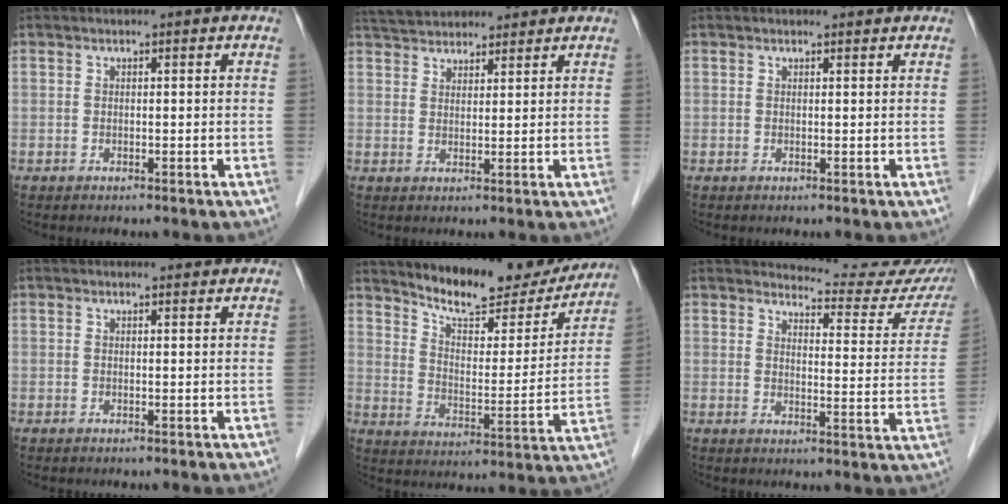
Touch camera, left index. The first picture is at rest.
{"total": 8.9, "force": [8.2, 2.7, 2.5], "torque": [-0.040, 0.038, 0.133]}
{"total": 1.0, "force": [1.0, 0.1, 0.0], "torque": [-0.011, 0.002, 0.015]}
{"total": 1.7, "force": [1.7, 0.3, 0.2], "torque": [-0.011, 0.007, 0.022]}
{"total": 16.9, "force": [15.2, 4.1, 6.1], "torque": [-0.085, -0.024, 0.217]}
{"total": 15.4, "force": [15.2, 2.0, 1.7], "torque": [-0.001, -0.083, 0.152]}